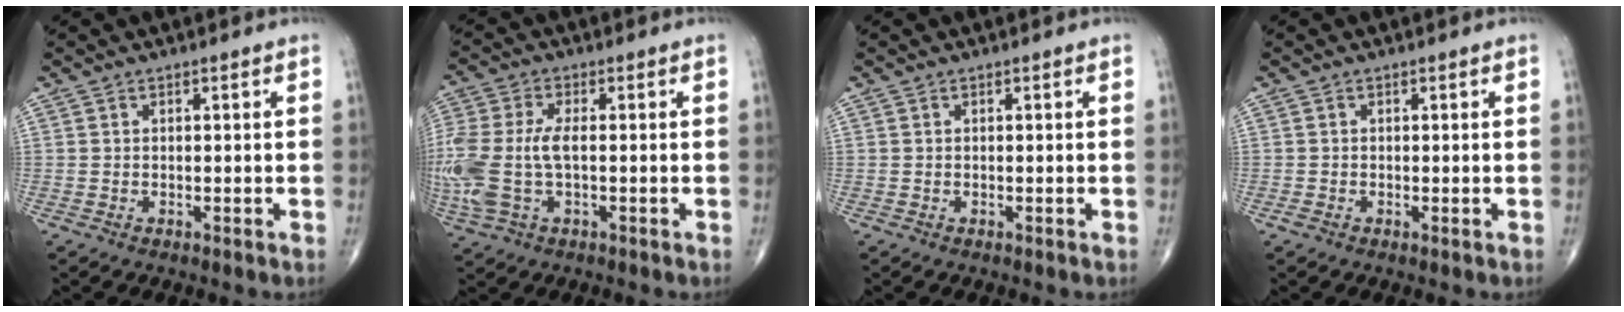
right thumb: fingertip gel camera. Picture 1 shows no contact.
{"total": 14.0, "force": [-1.3, 7.1, 12.0], "torque": [-0.320, 0.002, -0.018]}
{"total": 0.0}
{"total": 0.8, "force": [-0.3, 0.5, 0.6], "torque": [-0.016, 0.000, -0.007]}